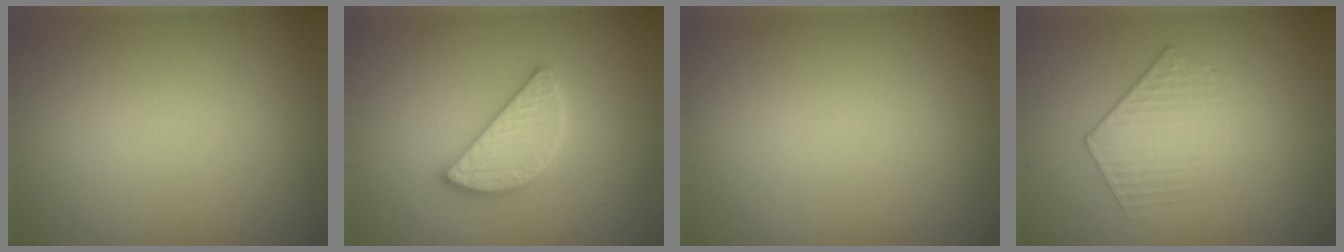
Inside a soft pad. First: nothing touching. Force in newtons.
{"total": 3.3, "press": 3.3, "slide": 0.3}
{"total": 0.0}
{"total": 1.9, "press": 1.4, "slide": 1.3}